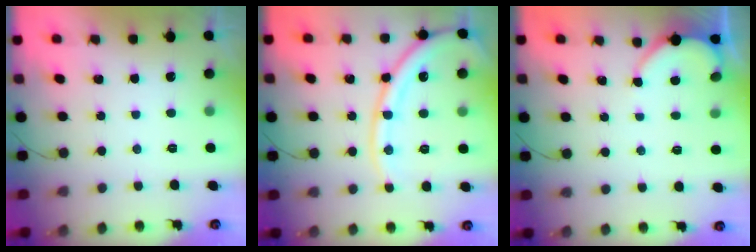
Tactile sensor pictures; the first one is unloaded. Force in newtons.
{"total": 14.2, "press": 14.1, "slide": 1.6}
{"total": 2.9, "press": 2.8, "slide": 0.4}